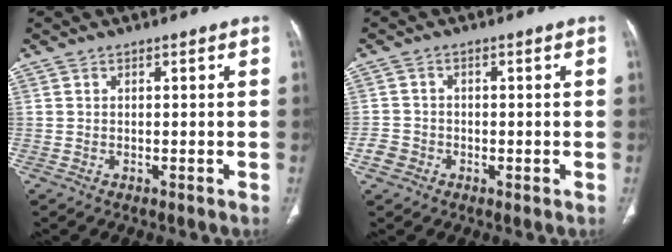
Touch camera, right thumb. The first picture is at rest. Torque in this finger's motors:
{"motor_torque": [3.46, 1.55, 0.04, -0.66, -0.01]}